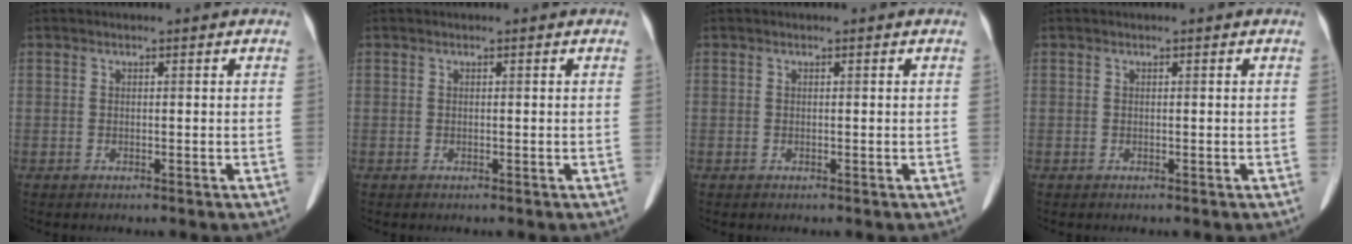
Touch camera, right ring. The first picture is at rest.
{"total": 0.0}
{"total": 0.0}
{"total": 0.0}